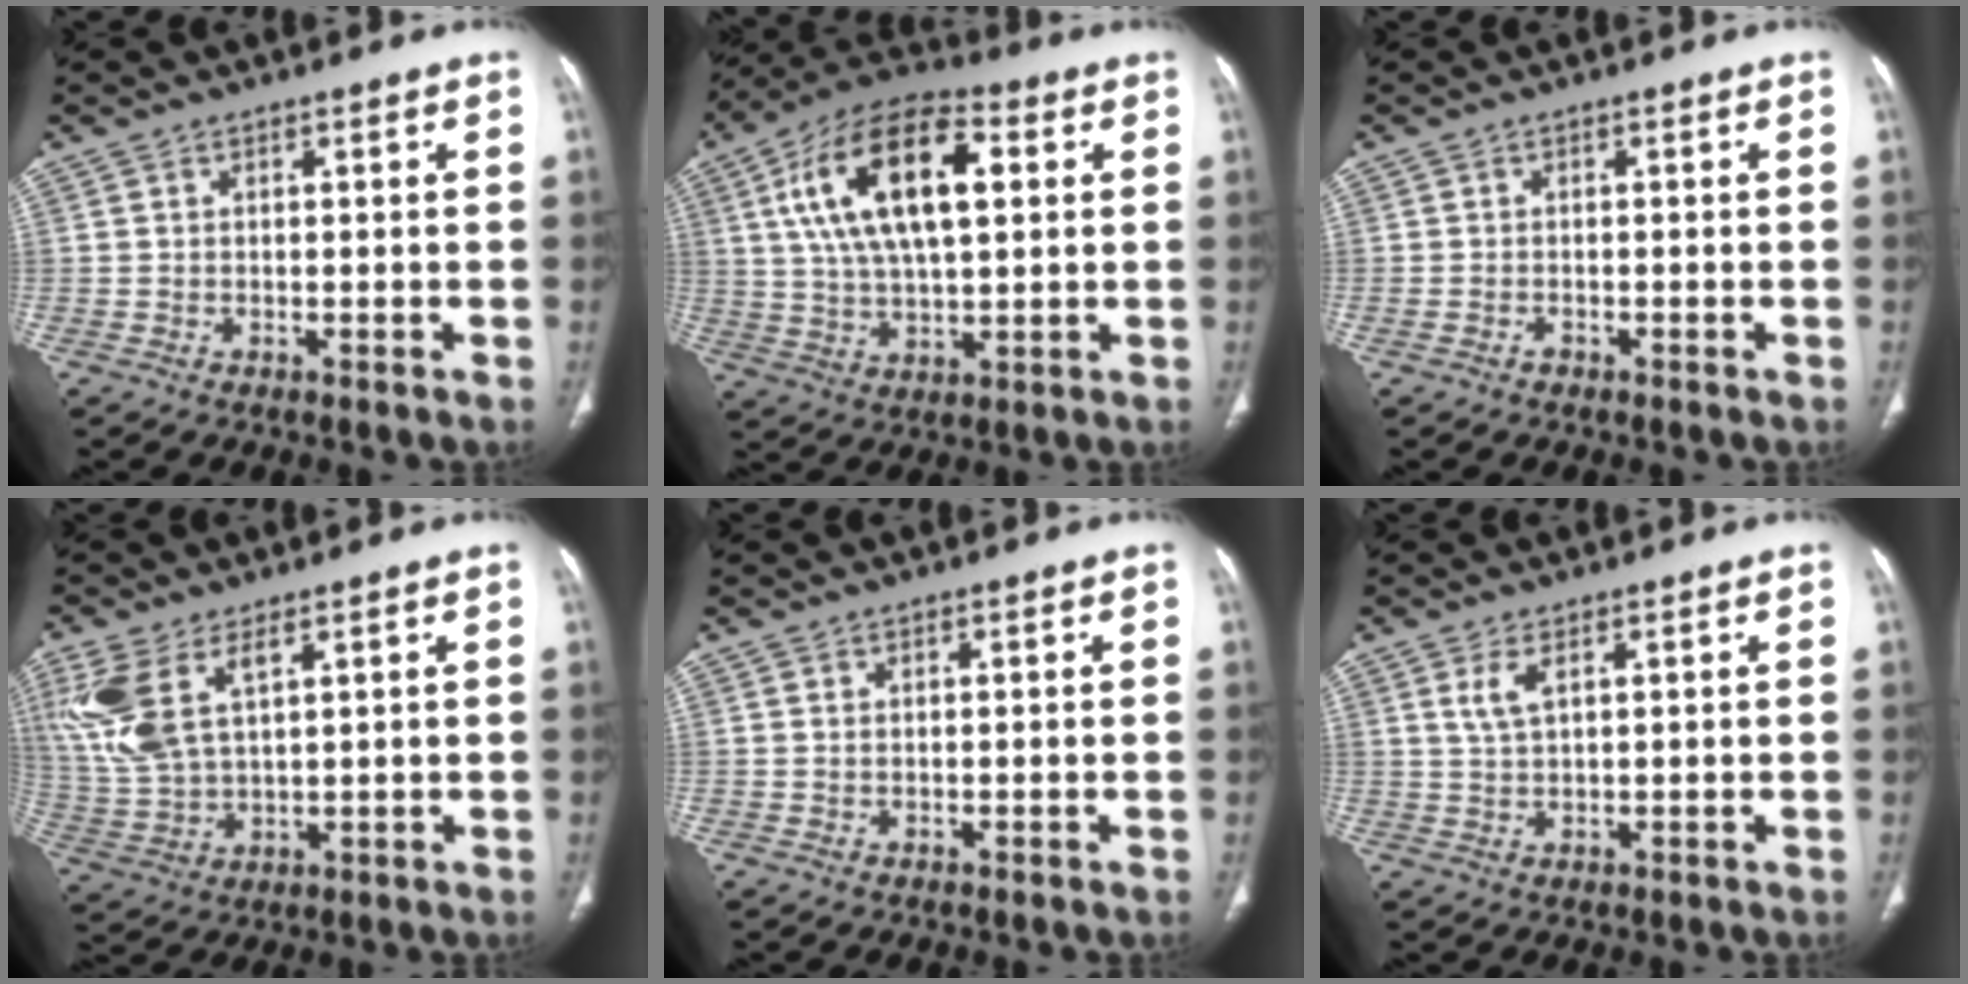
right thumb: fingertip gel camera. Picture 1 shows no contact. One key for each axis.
{"total": 19.3, "fx": 5.0, "fy": 9.2, "fz": 16.2, "tx": -0.284, "ty": 0.012, "tz": 0.082}
{"total": 0.7, "fx": -0.5, "fy": 0.4, "fz": 0.2, "tx": -0.008, "ty": 0.004, "tz": -0.009}
{"total": 11.8, "fx": 5.1, "fy": 5.7, "fz": 9.0, "tx": -0.218, "ty": -0.005, "tz": 0.117}
{"total": 0.0}
{"total": 3.1, "fx": 1.4, "fy": 1.2, "fz": 2.5, "tx": -0.058, "ty": -0.002, "tz": 0.037}